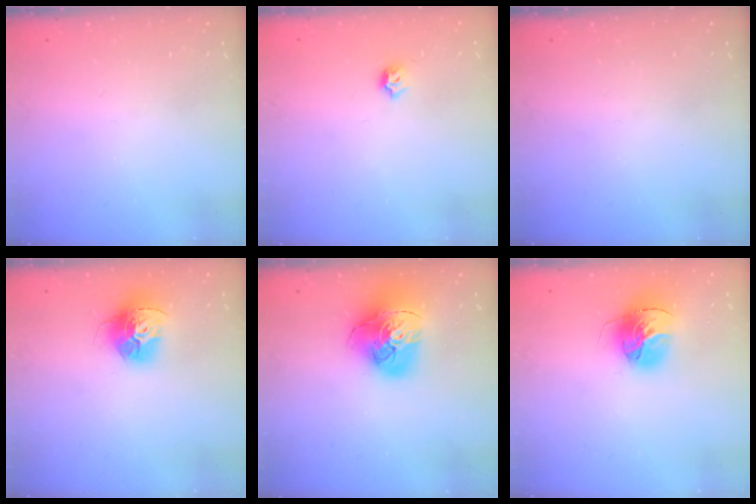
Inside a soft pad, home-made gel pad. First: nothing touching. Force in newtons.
{"total": 3.7, "press": 3.6, "slide": 0.6}
{"total": 0.0}
{"total": 13.9, "press": 13.8, "slide": 1.4}
{"total": 18.6, "press": 18.5, "slide": 2.0}
{"total": 16.1, "press": 16.0, "slide": 1.7}